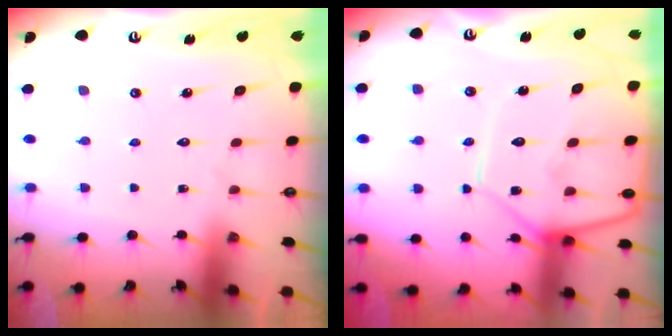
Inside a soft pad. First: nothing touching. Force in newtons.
{"total": 12.8, "press": 12.7, "slide": 1.1}